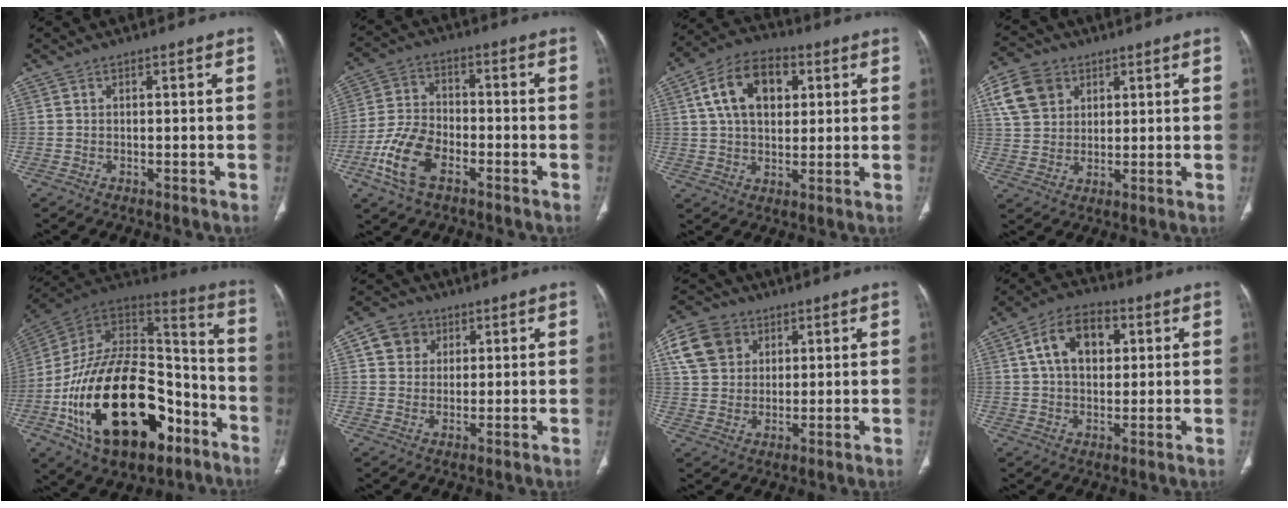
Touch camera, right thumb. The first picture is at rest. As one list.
[{"total": 10.9, "force": [-5.2, 6.1, 7.5], "torque": [-0.157, 0.020, -0.100]}, {"total": 13.7, "force": [4.1, 8.7, 9.7], "torque": [-0.145, 0.007, 0.066]}, {"total": 9.8, "force": [4.2, 7.6, 4.6], "torque": [-0.071, -0.004, 0.081]}, {"total": 34.3, "force": [-13.5, 18.4, 25.5], "torque": [-0.463, 0.054, -0.211]}, {"total": 6.4, "force": [2.5, 5.5, 2.0], "torque": [-0.009, -0.004, 0.042]}, {"total": 11.3, "force": [4.6, 9.0, 5.0], "torque": [-0.079, -0.001, 0.087]}, {"total": 11.3, "force": [3.3, 7.2, 8.1], "torque": [-0.116, 0.009, 0.049]}]